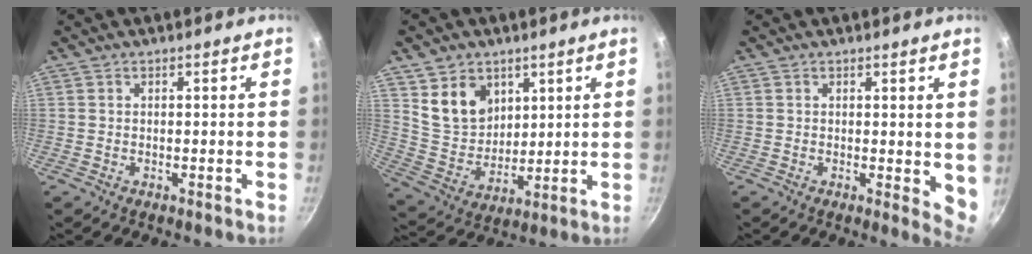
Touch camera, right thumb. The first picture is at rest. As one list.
[{"total": 11.2, "force": [5.0, 8.6, 5.3], "torque": [-0.061, -0.027, 0.110]}, {"total": 4.2, "force": [0.9, 1.8, 3.7], "torque": [-0.039, -0.008, 0.011]}]